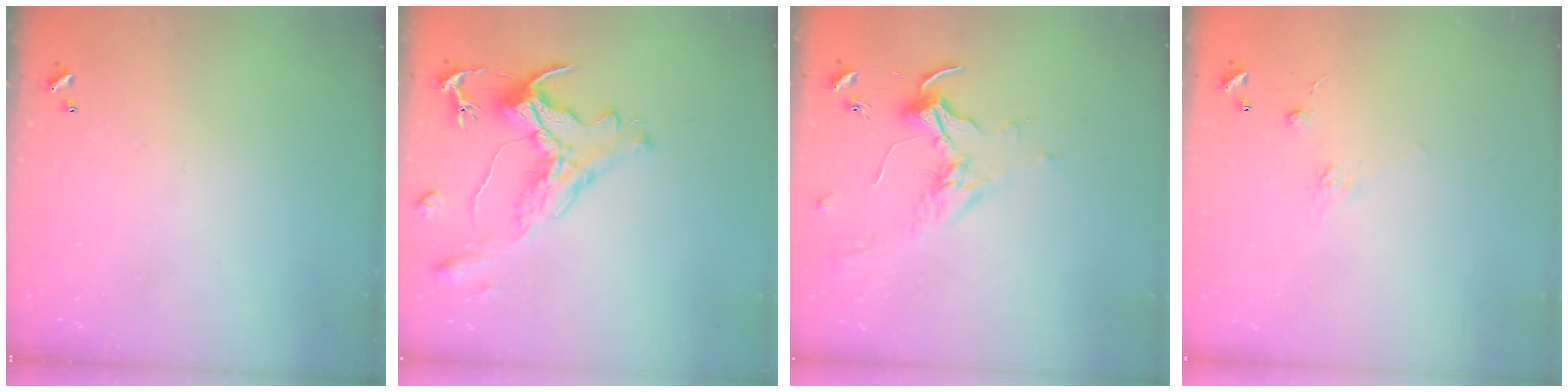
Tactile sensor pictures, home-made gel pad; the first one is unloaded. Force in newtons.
{"total": 2.8, "press": 2.5, "slide": 1.3}
{"total": 1.7, "press": 1.5, "slide": 0.7}
{"total": 2.5, "press": 2.3, "slide": 1.0}